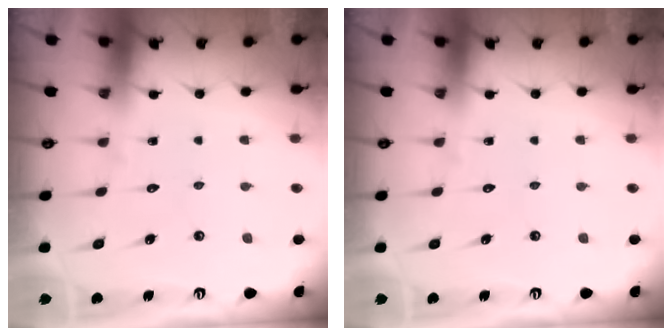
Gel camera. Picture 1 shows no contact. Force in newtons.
{"total": 0.0}